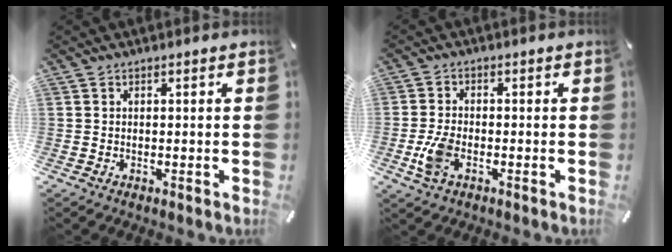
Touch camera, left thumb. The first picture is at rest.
{"total": 6.1, "force": [-1.9, 3.5, 4.6], "torque": [-0.106, 0.002, -0.038]}